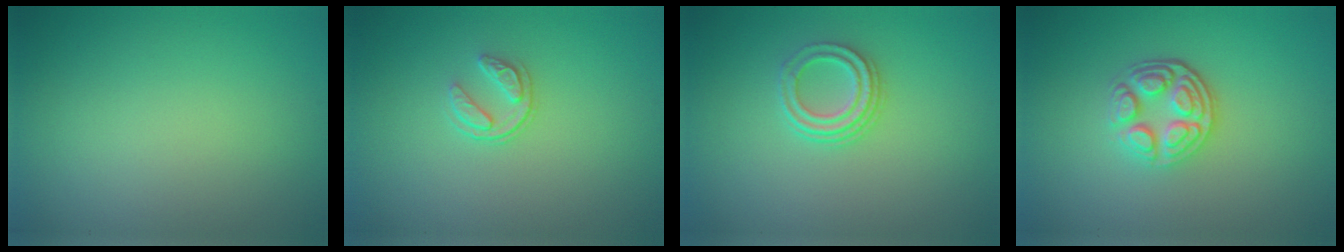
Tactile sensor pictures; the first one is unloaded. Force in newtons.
{"total": 1.7, "press": 1.1, "slide": 1.3}
{"total": 2.8, "press": 2.2, "slide": 1.8}
{"total": 3.9, "press": 3.2, "slide": 2.3}